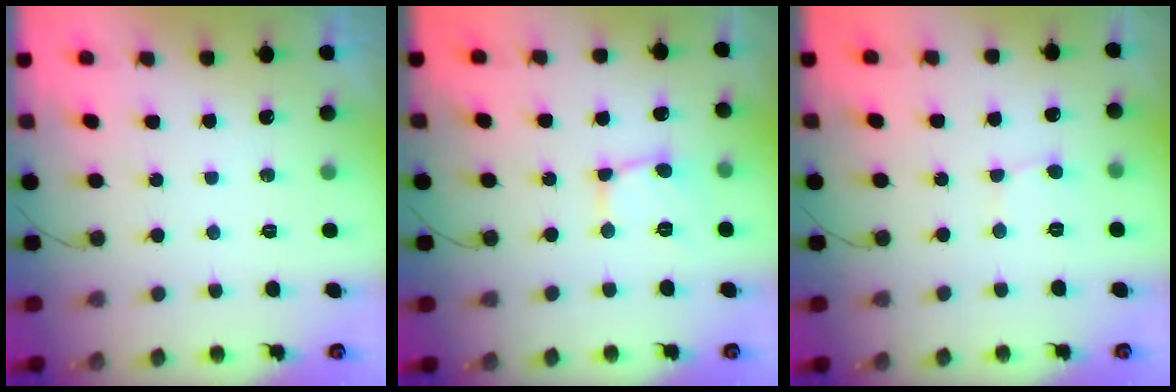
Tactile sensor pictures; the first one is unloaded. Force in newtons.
{"total": 2.8, "press": 2.8, "slide": 0.3}
{"total": 2.8, "press": 2.8, "slide": 0.3}